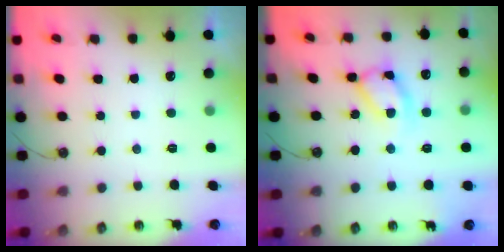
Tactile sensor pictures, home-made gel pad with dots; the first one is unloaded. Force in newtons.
{"total": 12.9, "press": 12.8, "slide": 1.4}